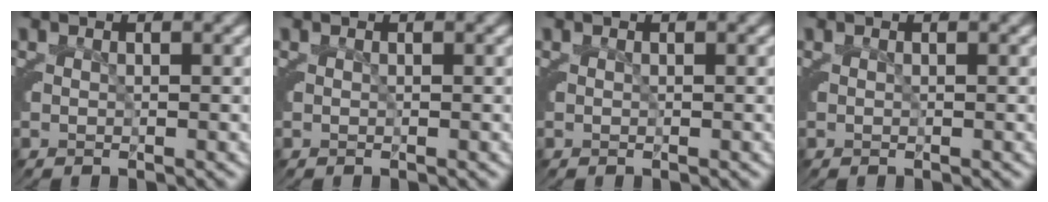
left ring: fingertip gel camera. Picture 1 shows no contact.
{"total": 0.0}
{"total": 0.0}
{"total": 0.0}